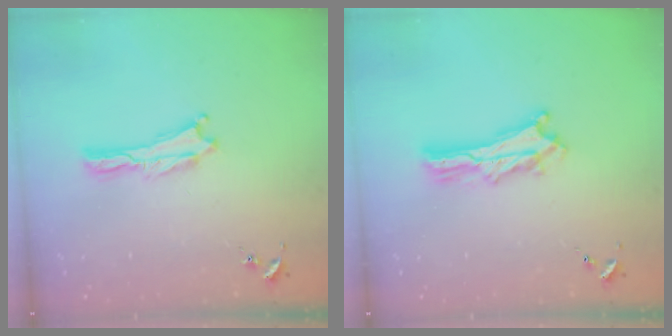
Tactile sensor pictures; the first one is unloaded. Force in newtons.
{"total": 4.3, "press": 4.3, "slide": 0.4}